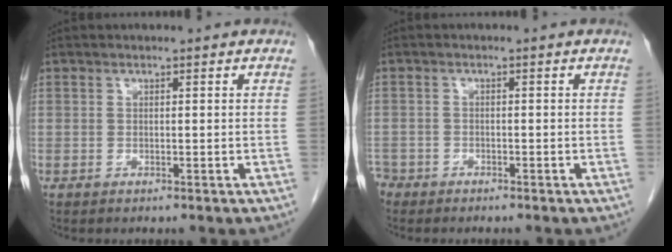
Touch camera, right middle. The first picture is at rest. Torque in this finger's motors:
{"motor_torque": [1.10, -1.04, 0.08, -0.06]}